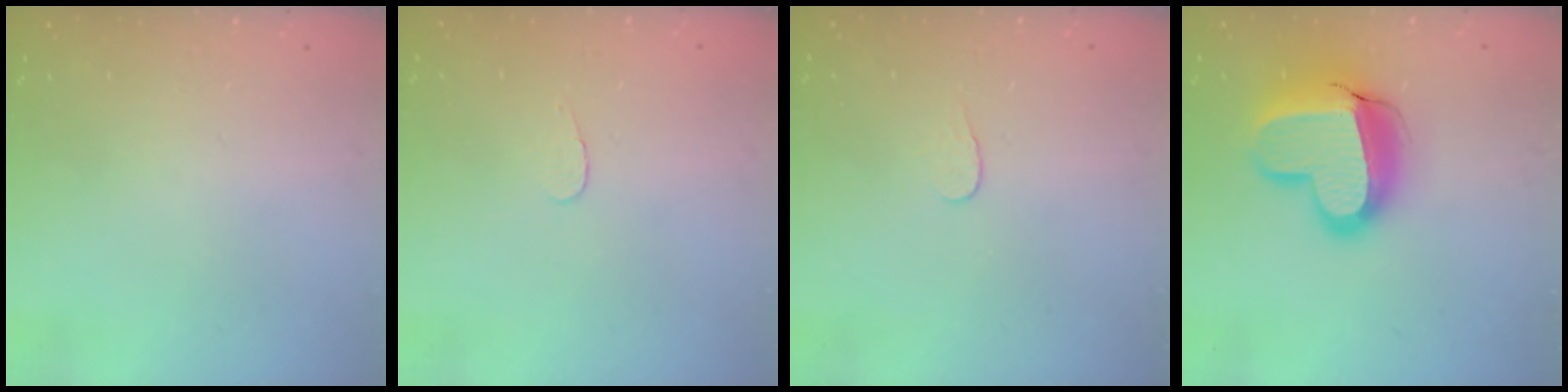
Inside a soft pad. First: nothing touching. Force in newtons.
{"total": 2.8, "press": 2.8, "slide": 0.3}
{"total": 3.8, "press": 3.8, "slide": 0.3}
{"total": 19.2, "press": 19.2, "slide": 1.5}